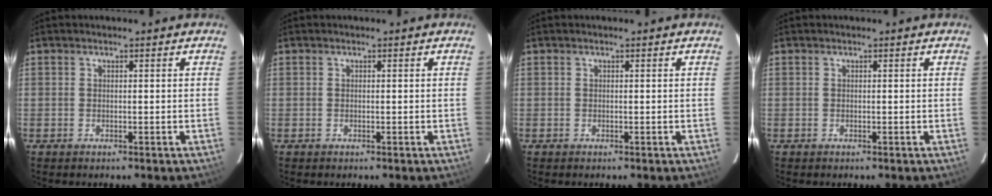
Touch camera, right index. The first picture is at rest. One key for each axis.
{"total": 0.0}
{"total": 0.0}
{"total": 0.0}